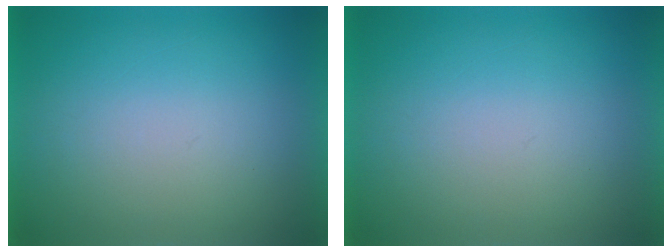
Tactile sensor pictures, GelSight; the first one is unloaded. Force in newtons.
{"total": 0.0}